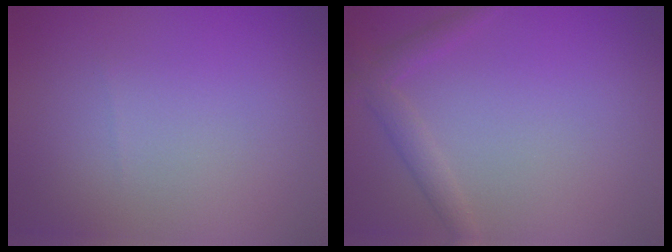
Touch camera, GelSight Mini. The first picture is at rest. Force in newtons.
{"total": 2.0, "press": 2.0, "slide": 0.1}